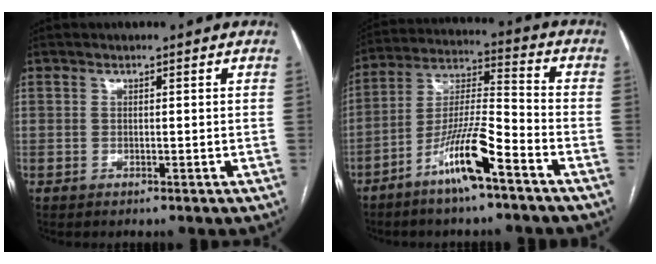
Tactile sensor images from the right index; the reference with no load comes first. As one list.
[{"total": 11.9, "force": [-6.8, 1.0, 9.6], "torque": [-0.188, -0.006, -0.131]}]